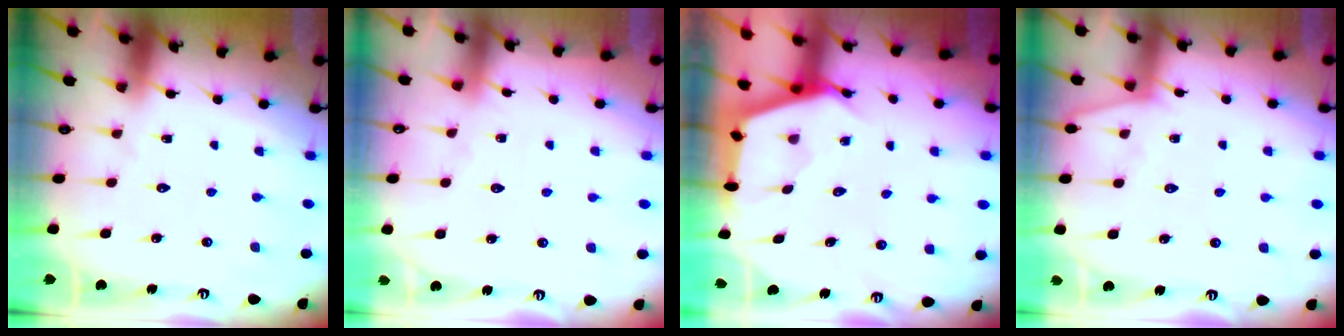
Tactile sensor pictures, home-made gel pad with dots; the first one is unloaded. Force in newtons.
{"total": 2.6, "press": 2.6, "slide": 0.4}
{"total": 2.5, "press": 2.5, "slide": 0.3}
{"total": 1.6, "press": 1.5, "slide": 0.3}